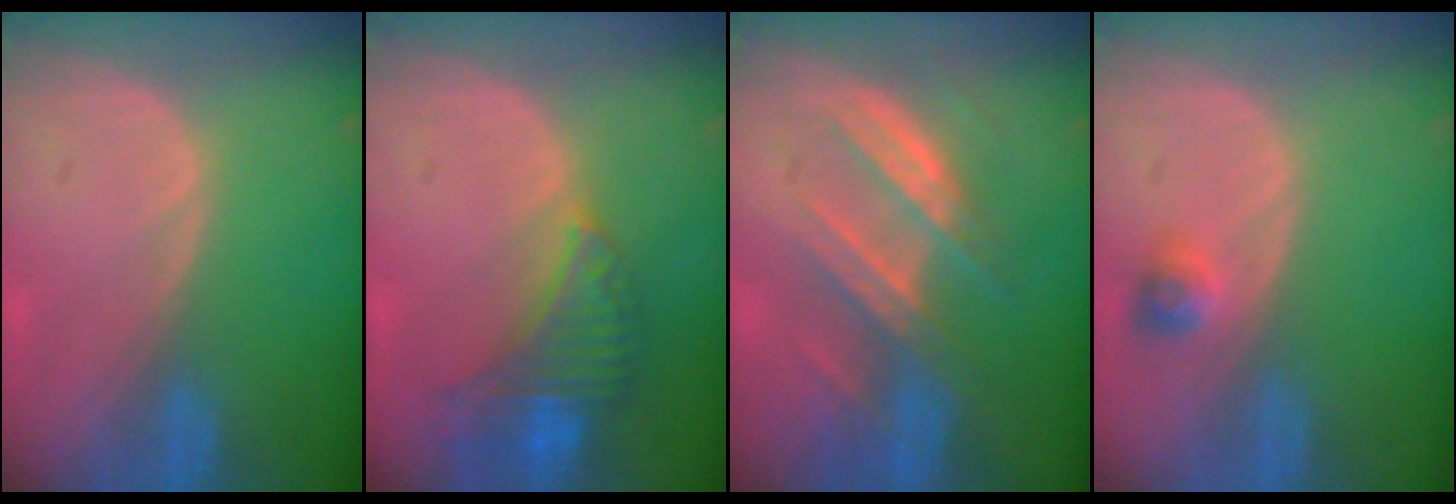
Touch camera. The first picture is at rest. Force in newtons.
{"total": 8.3, "press": 7.2, "slide": 4.0}
{"total": 7.4, "press": 7.1, "slide": 2.0}
{"total": 2.3, "press": 2.2, "slide": 0.7}